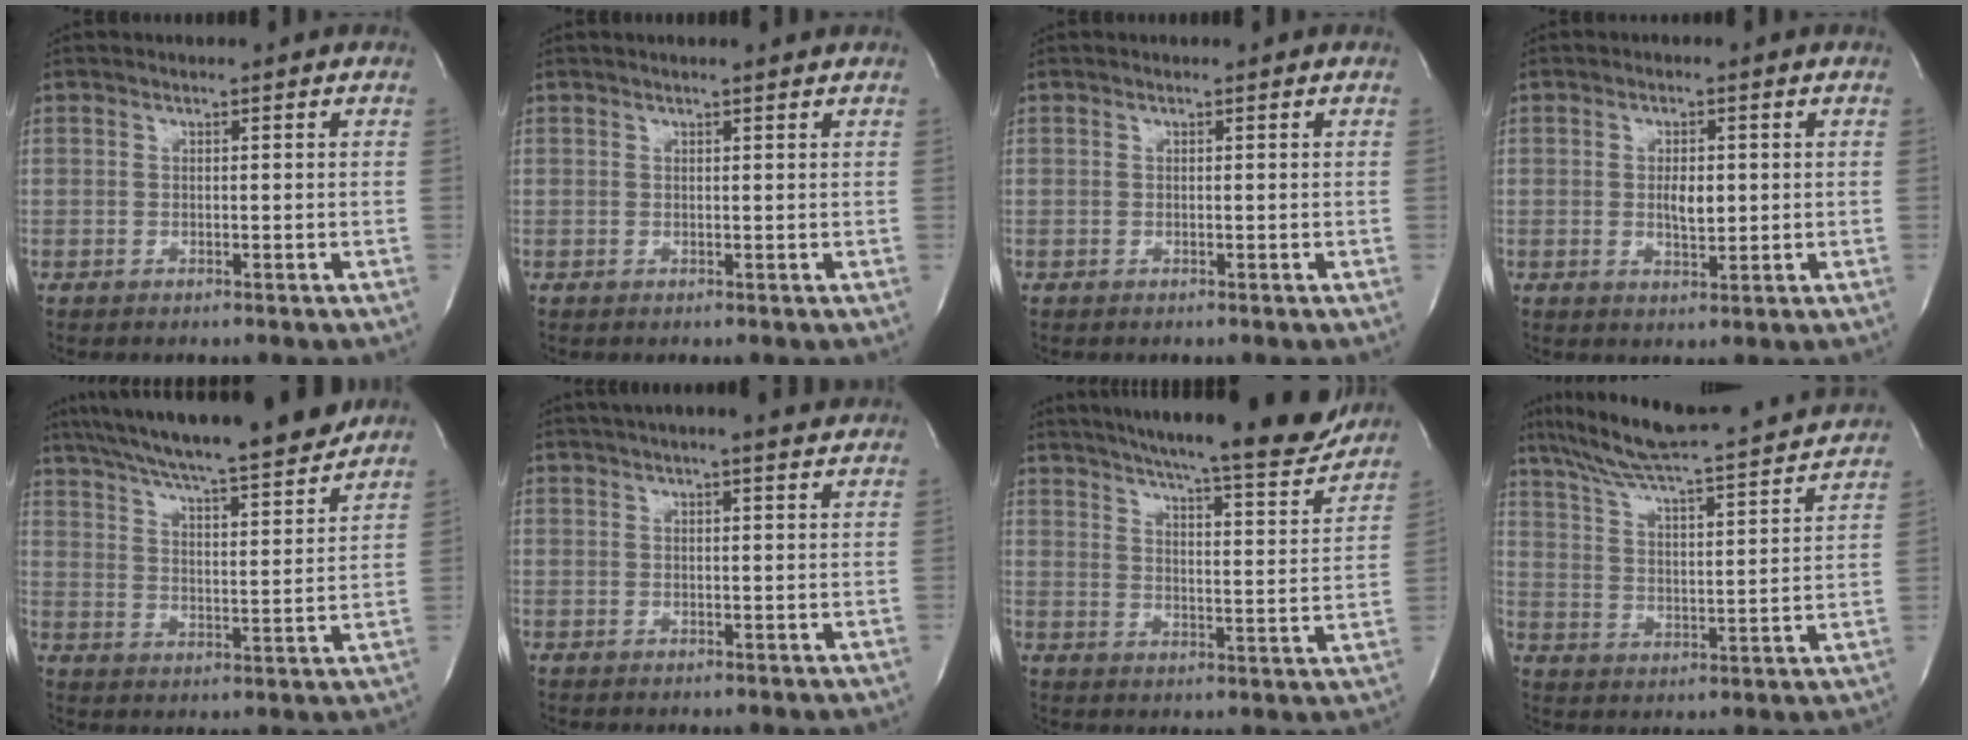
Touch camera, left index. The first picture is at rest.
{"total": 2.4, "force": [2.2, 0.0, 1.1], "torque": [-0.019, 0.007, 0.024]}
{"total": 0.0}
{"total": 3.3, "force": [-0.3, 1.3, 3.0], "torque": [-0.053, -0.007, -0.001]}
{"total": 20.9, "force": [18.4, 1.1, 9.8], "torque": [-0.167, -0.008, 0.270]}
{"total": 7.7, "force": [6.7, 0.3, 3.7], "torque": [-0.058, 0.017, 0.077]}
{"total": 22.0, "force": [19.7, 1.6, 9.5], "torque": [-0.149, -0.048, 0.256]}
{"total": 21.5, "force": [19.6, 0.6, 8.9], "torque": [-0.147, -0.020, 0.275]}